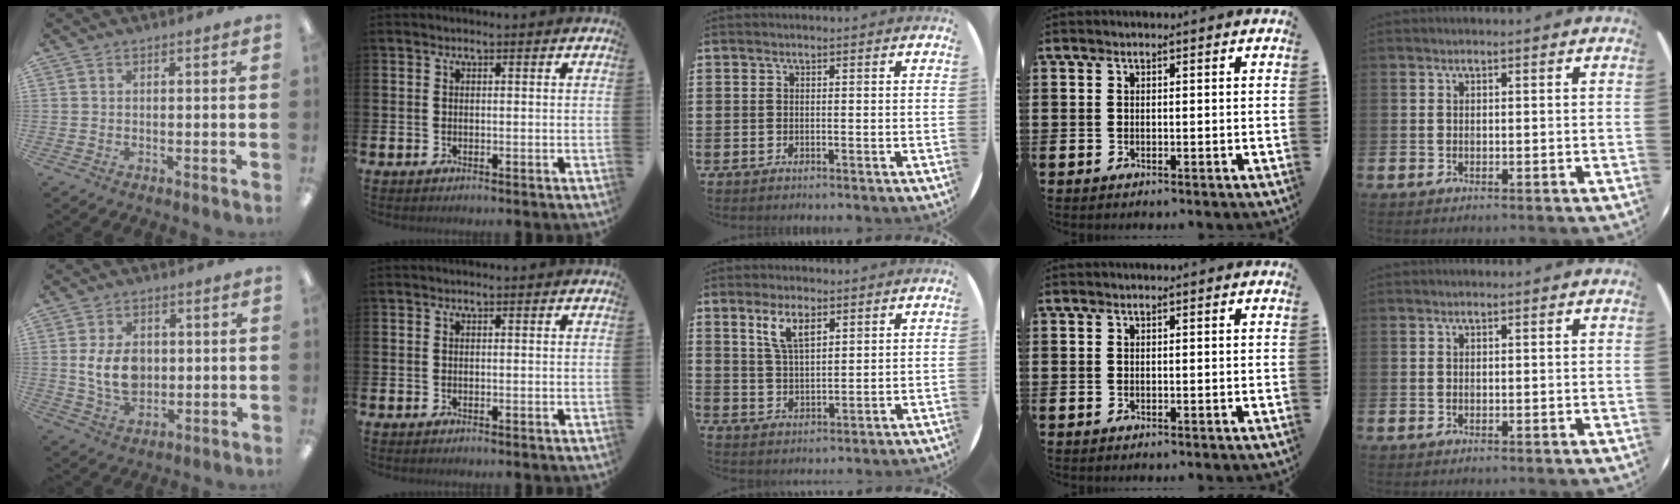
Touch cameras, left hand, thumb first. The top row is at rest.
{"thumb": {"total": 9.7, "force": [1.0, 6.9, 6.8], "torque": [-0.139, 0.002, 0.016]}, "middle": {"total": 5.3, "force": [3.3, 2.0, 3.6], "torque": [-0.072, 0.004, 0.056]}}